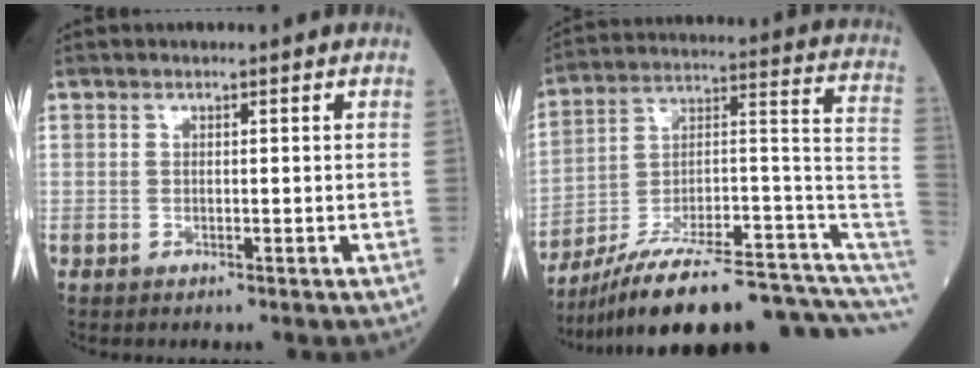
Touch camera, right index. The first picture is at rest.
{"total": 24.7, "force": [-19.0, 3.3, 15.4], "torque": [-0.158, 0.047, -0.289]}